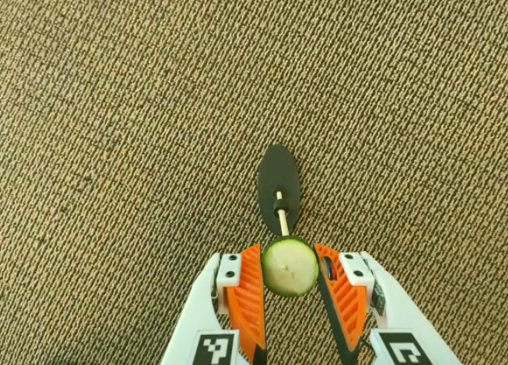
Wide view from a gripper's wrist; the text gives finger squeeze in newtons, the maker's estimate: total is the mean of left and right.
{"total": 6.3, "left": 6.1, "right": 6.5}